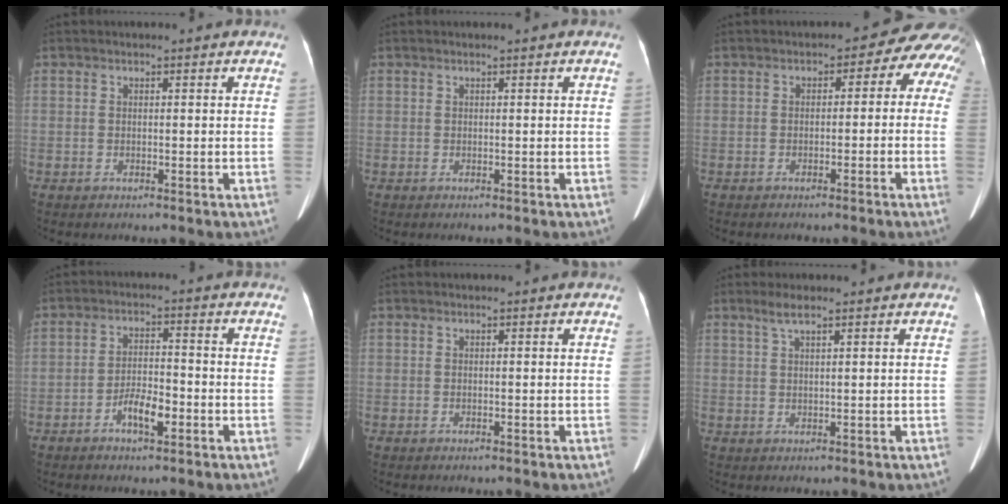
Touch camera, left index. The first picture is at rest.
{"total": 0.0}
{"total": 6.5, "force": [-0.1, 4.5, 4.7], "torque": [-0.043, 0.043, -0.008]}
{"total": 5.0, "force": [-2.5, 1.6, 4.0], "torque": [-0.075, 0.007, -0.045]}
{"total": 0.0}
{"total": 2.4, "force": [1.7, 0.1, 1.7], "torque": [-0.042, 0.008, 0.037]}